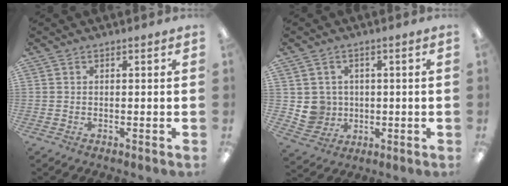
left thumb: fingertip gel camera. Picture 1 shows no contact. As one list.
[{"total": 5.8, "force": [1.1, 5.7, 0.7], "torque": [-0.033, 0.004, 0.027]}]